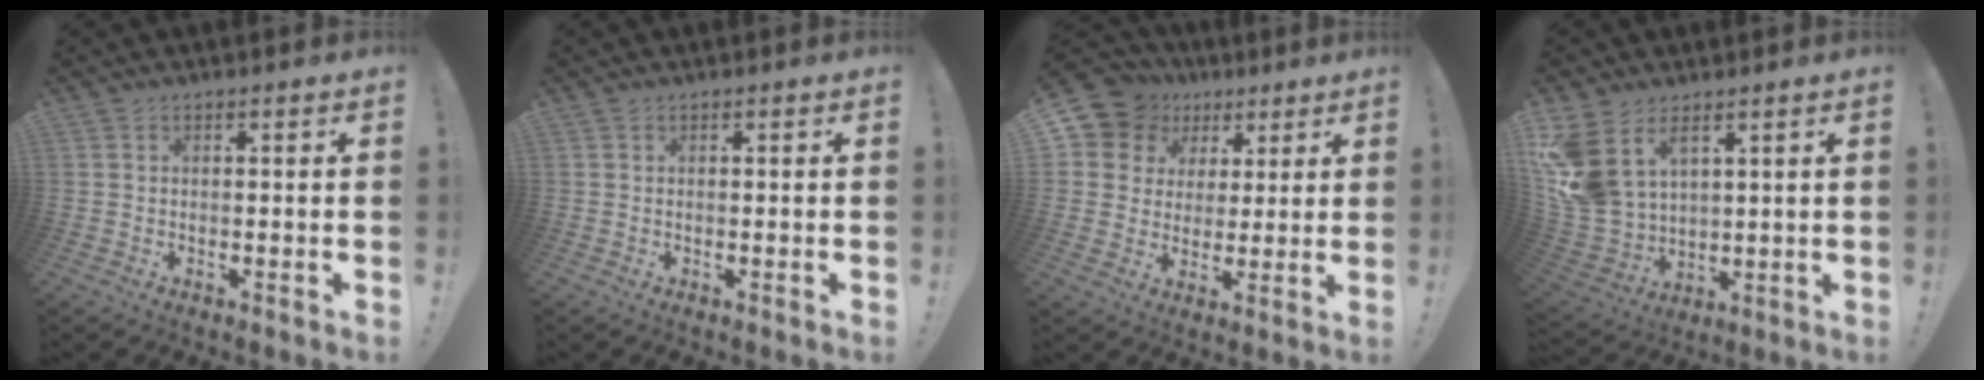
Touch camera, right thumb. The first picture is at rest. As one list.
[{"total": 0.0}, {"total": 10.2, "force": [4.8, 8.7, 2.5], "torque": [-0.043, -0.032, 0.098]}, {"total": 13.7, "force": [6.5, 9.3, 7.8], "torque": [-0.174, -0.042, 0.126]}]